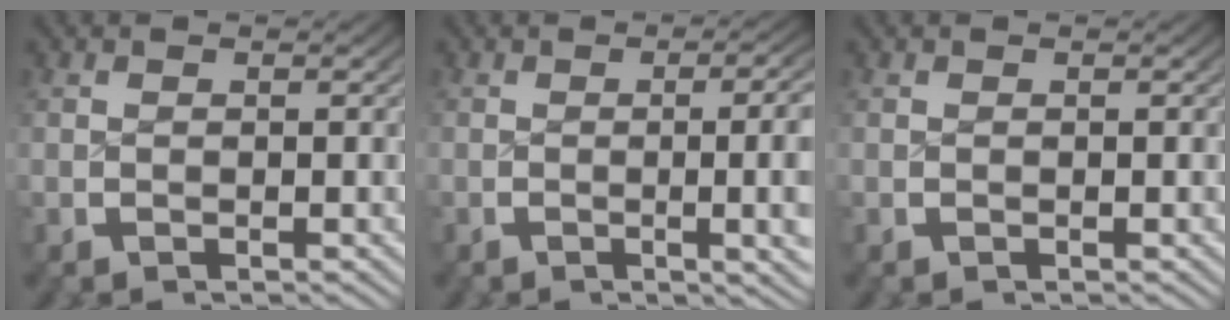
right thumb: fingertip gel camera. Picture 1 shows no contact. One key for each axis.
{"total": 5.7, "fx": -0.6, "fy": 1.6, "fz": 5.4, "tx": -0.052, "ty": 0.017, "tz": -0.022}
{"total": 0.0}